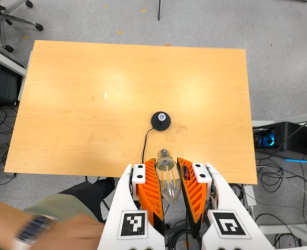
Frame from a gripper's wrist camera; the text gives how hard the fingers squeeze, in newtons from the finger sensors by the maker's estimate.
{"total": 22.0, "left": 23.2, "right": 20.7}